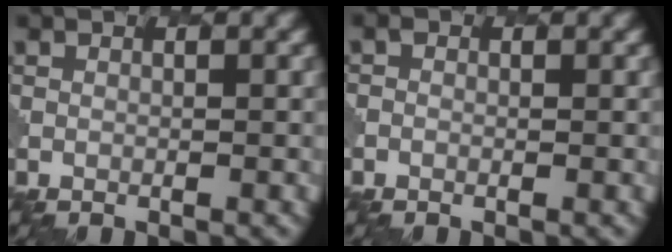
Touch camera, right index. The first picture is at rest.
{"total": 0.5, "force": [-0.3, 0.5, 0.1], "torque": [0.001, 0.002, -0.005]}